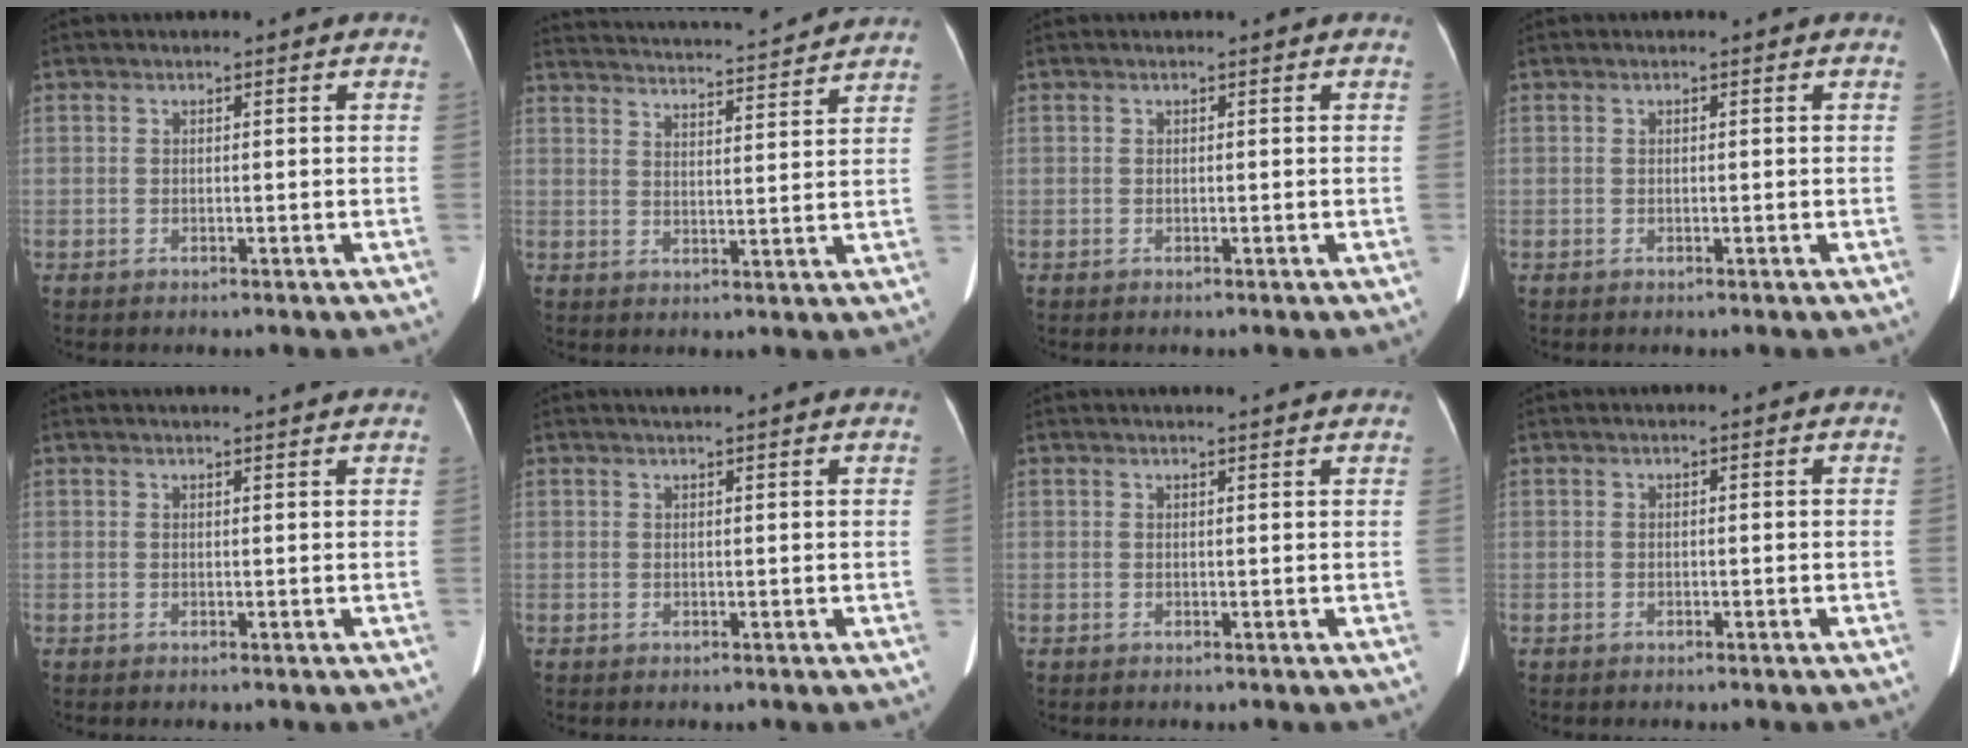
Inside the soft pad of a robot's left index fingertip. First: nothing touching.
{"total": 17.4, "force": [16.6, 0.5, 5.0], "torque": [-0.091, 0.010, 0.233]}
{"total": 0.0}
{"total": 0.0}
{"total": 3.2, "force": [3.1, -0.1, 0.7], "torque": [-0.010, 0.010, 0.033]}
{"total": 2.4, "force": [2.1, -0.3, 1.1], "torque": [-0.014, 0.017, 0.032]}
{"total": 3.8, "force": [3.7, -0.1, 0.9], "torque": [-0.013, 0.010, 0.037]}
{"total": 0.0}